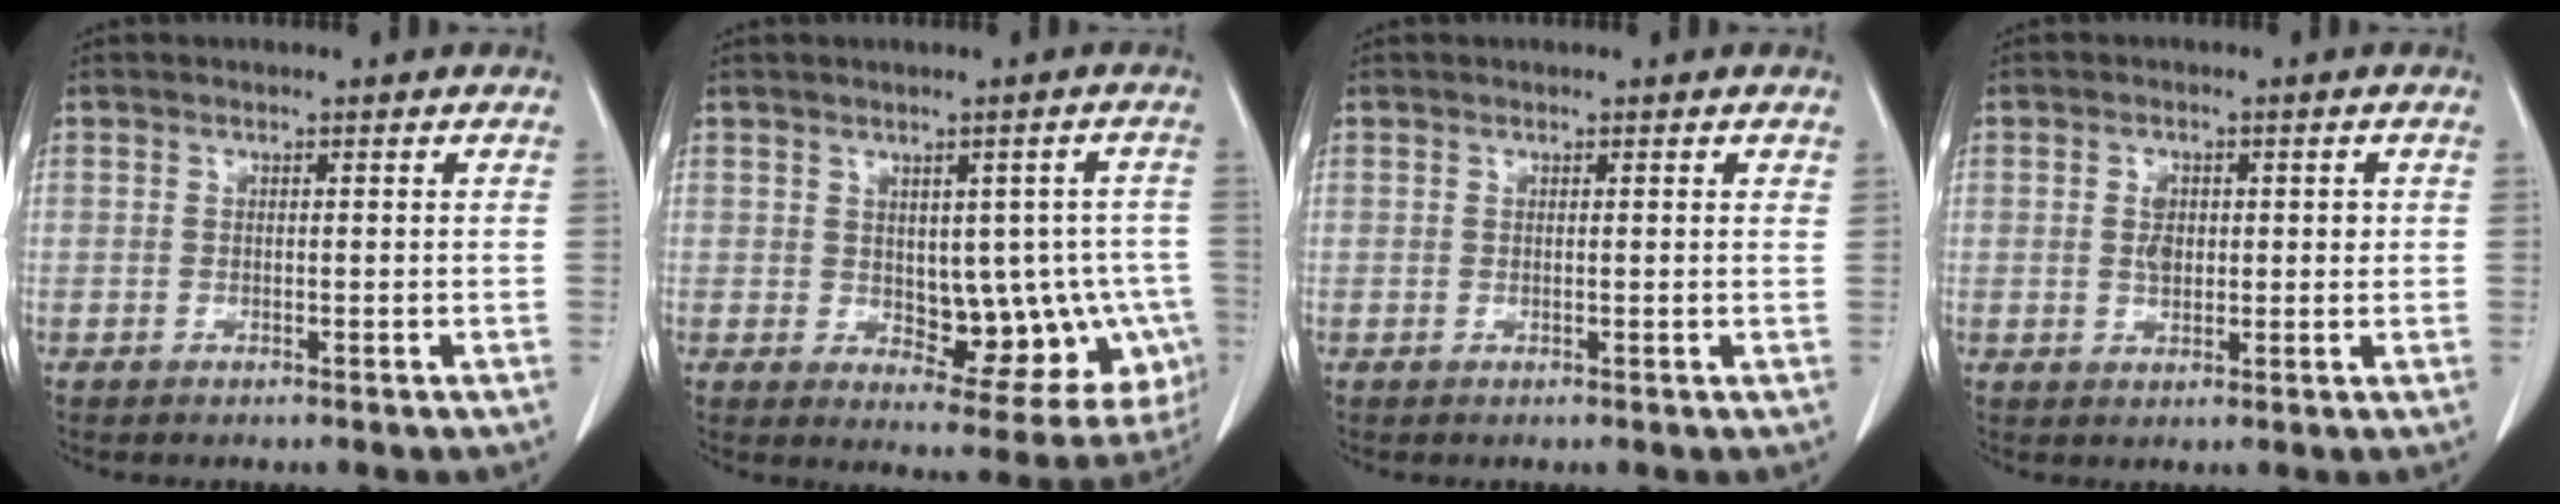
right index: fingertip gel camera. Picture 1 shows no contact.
{"total": 12.0, "force": [-1.3, 6.3, 10.1], "torque": [-0.108, 0.014, 0.005]}
{"total": 0.6, "force": [0.5, 0.2, 0.4], "torque": [-0.006, 0.000, 0.003]}
{"total": 3.4, "force": [0.5, 2.2, 2.6], "torque": [-0.044, 0.004, 0.010]}